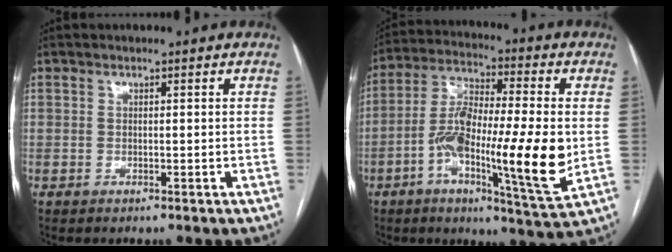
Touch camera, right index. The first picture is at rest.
{"total": 17.9, "force": [-3.1, 2.3, 17.5], "torque": [-0.321, -0.007, -0.054]}